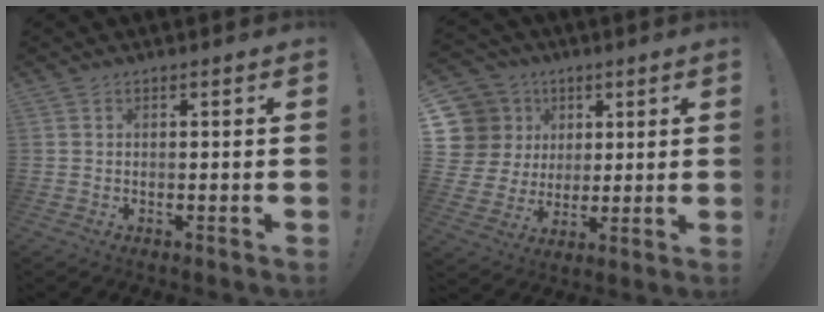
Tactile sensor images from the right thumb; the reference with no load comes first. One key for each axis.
{"total": 12.1, "fx": 3.7, "fy": 10.8, "fz": 4.1, "tx": -0.073, "ty": -0.009, "tz": 0.087}